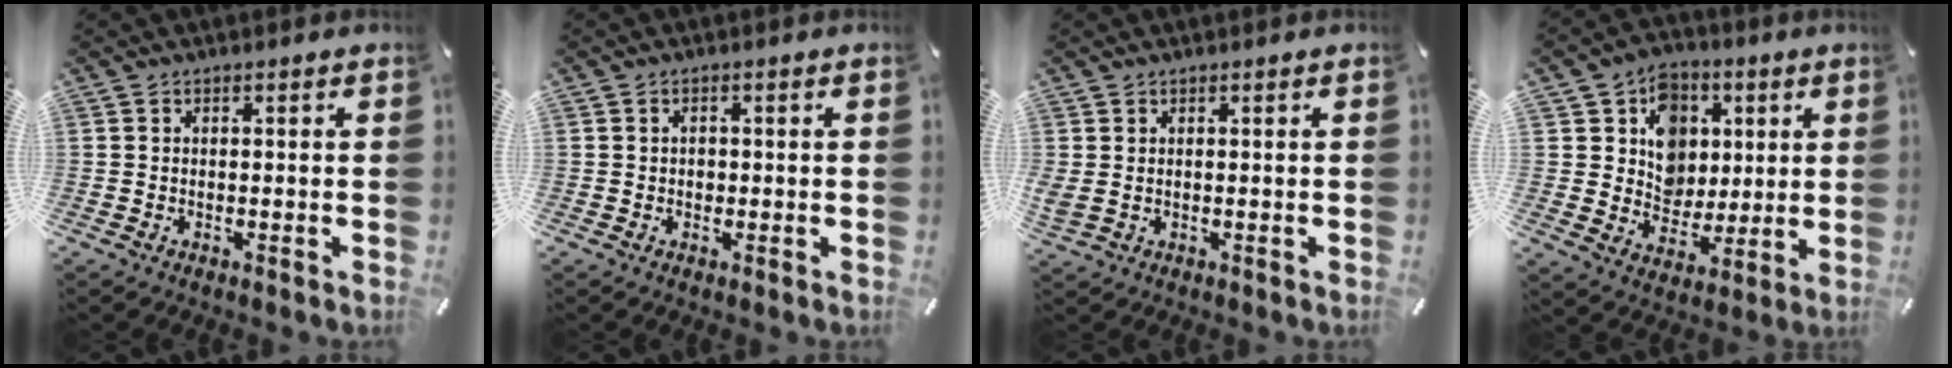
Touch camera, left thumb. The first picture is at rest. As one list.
[{"total": 1.3, "force": [-0.1, 1.0, 0.8], "torque": [-0.017, 0.004, -0.004]}, {"total": 1.7, "force": [0.4, 1.2, 1.1], "torque": [-0.024, 0.000, 0.008]}, {"total": 11.8, "force": [2.8, 10.7, 4.0], "torque": [-0.052, -0.020, 0.055]}]